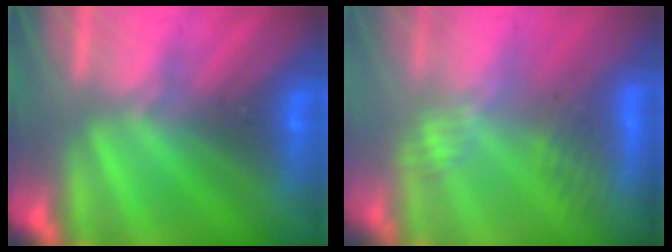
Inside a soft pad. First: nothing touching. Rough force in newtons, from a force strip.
{"total": 2.9}